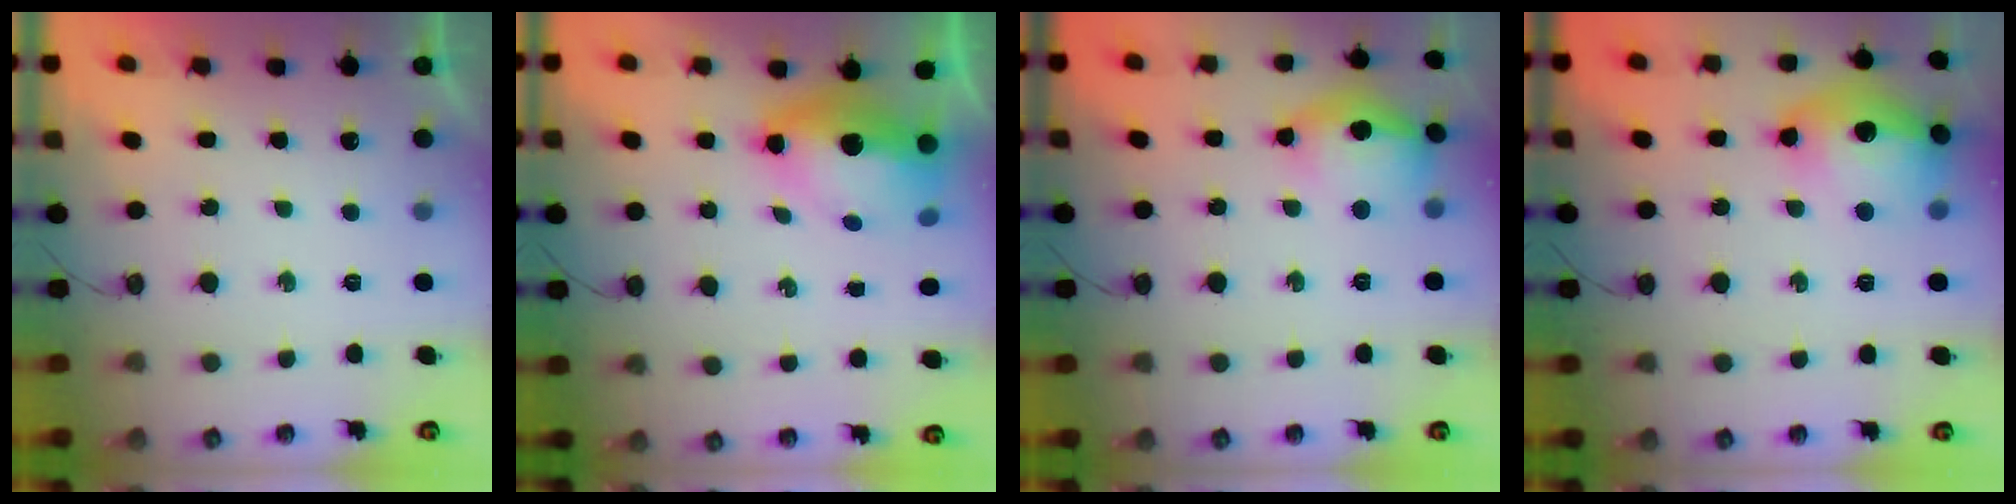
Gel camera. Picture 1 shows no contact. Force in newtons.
{"total": 12.8, "press": 12.8, "slide": 1.2}
{"total": 20.4, "press": 16.5, "slide": 12.0}
{"total": 18.8, "press": 18.8, "slide": 1.1}